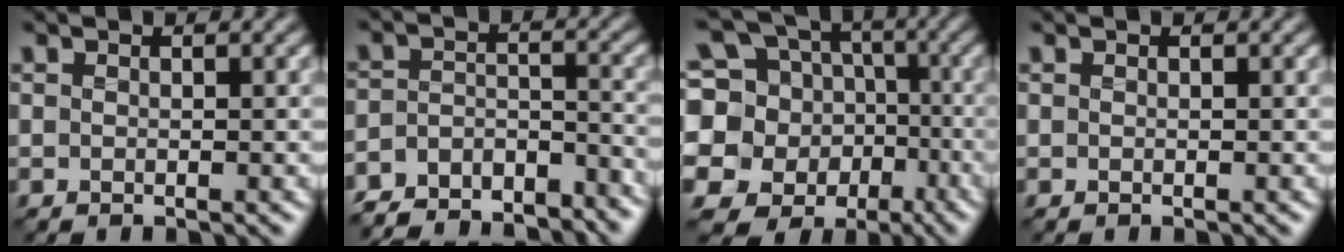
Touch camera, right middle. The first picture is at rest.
{"total": 8.0, "force": [-7.3, 2.6, 2.1], "torque": [-0.044, -0.011, -0.123]}
{"total": 14.8, "force": [-2.8, 13.7, 5.0], "torque": [-0.127, 0.001, -0.045]}
{"total": 0.0}